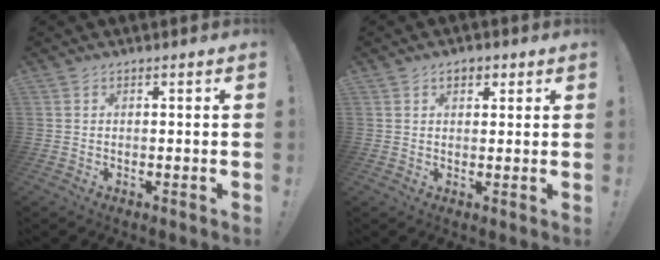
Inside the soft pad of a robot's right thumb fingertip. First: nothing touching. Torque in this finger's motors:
{"motor_torque": [0.11, 1.01, 0.06, -0.10, 0.00]}